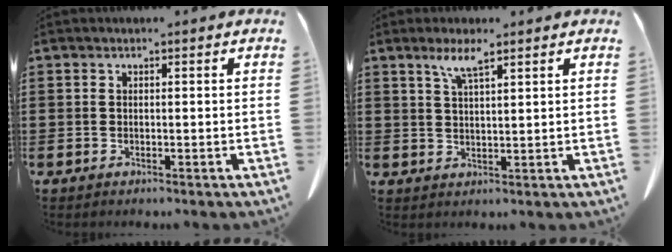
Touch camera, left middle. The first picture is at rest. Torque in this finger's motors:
{"motor_torque": [2.02, 0.12, 0.12, 0.05]}